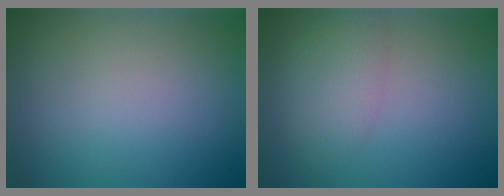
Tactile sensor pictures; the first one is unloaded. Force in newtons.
{"total": 3.4, "press": 3.4, "slide": 0.1}